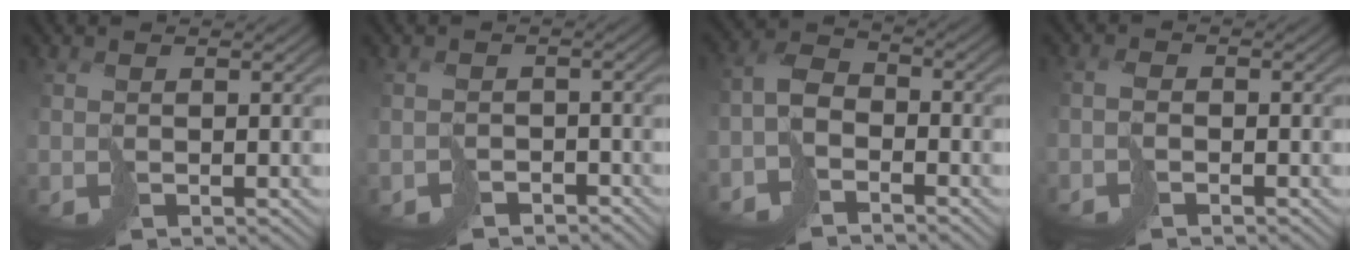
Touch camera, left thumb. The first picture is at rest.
{"total": 2.7, "force": [-2.2, 1.5, 0.6], "torque": [-0.003, -0.005, -0.043]}
{"total": 5.9, "force": [-3.8, 3.0, 3.3], "torque": [-0.074, 0.001, -0.089]}
{"total": 2.1, "force": [-1.3, 1.0, 1.2], "torque": [-0.025, 0.002, -0.033]}